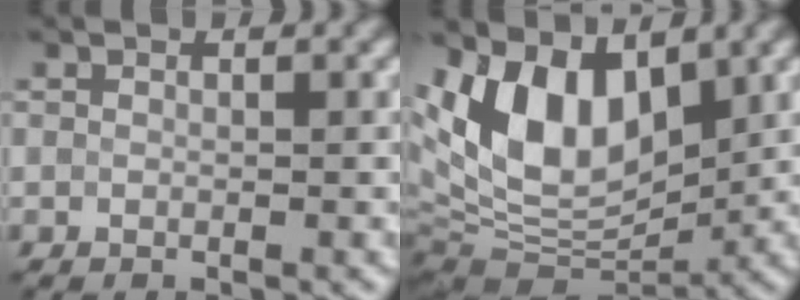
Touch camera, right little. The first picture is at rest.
{"total": 10.8, "force": [3.4, 6.1, 8.3], "torque": [-0.155, 0.008, 0.050]}